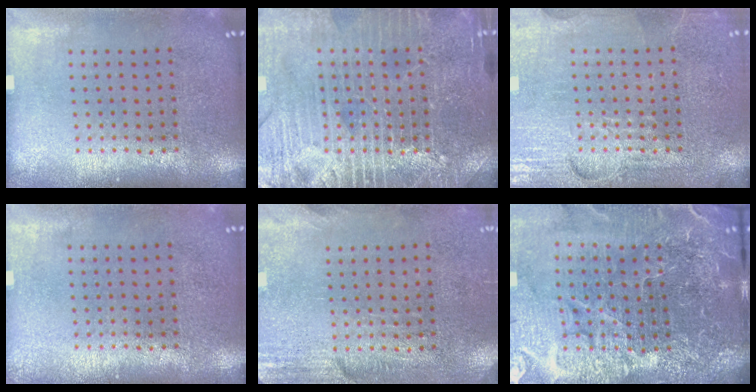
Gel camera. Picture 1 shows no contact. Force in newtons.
{"total": 4.0, "press": 4.0, "slide": 0.4}
{"total": 5.4, "press": 5.3, "slide": 0.6}
{"total": 0.0}
{"total": 2.8, "press": 2.4, "slide": 1.5}
{"total": 6.7, "press": 5.9, "slide": 3.1}